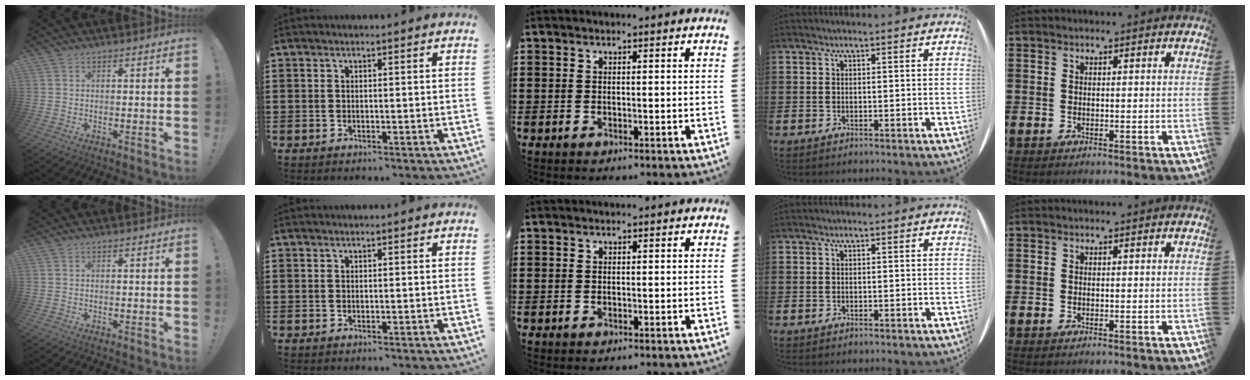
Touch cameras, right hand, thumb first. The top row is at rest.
{}